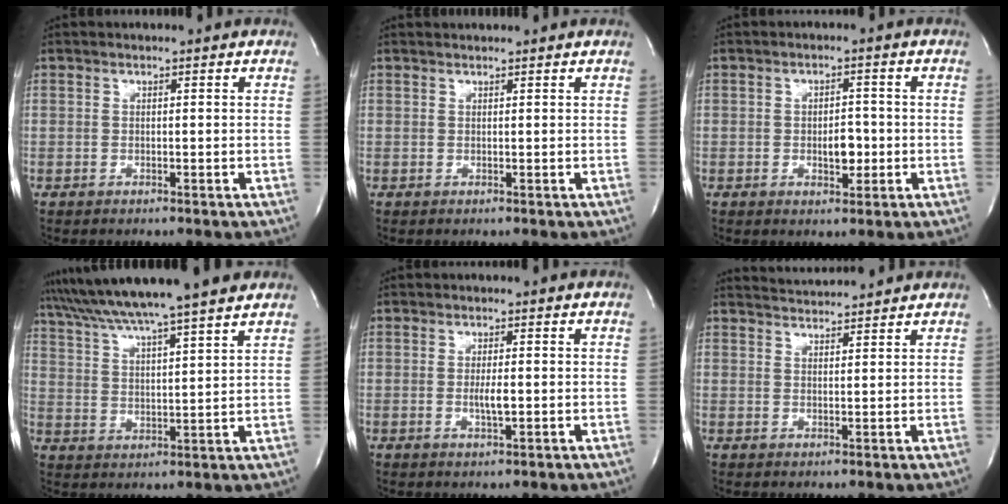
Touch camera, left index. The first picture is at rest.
{"total": 1.9, "force": [1.8, 0.0, 0.3], "torque": [-0.005, 0.018, 0.029]}
{"total": 3.4, "force": [-0.7, 1.8, 2.9], "torque": [-0.041, 0.002, -0.008]}
{"total": 16.5, "force": [14.3, -0.8, 8.2], "torque": [-0.149, 0.022, 0.219]}
{"total": 2.4, "force": [-0.4, 0.4, 2.4], "torque": [-0.050, -0.004, -0.006]}
{"total": 5.0, "force": [5.0, -0.4, 0.5], "torque": [-0.018, 0.019, 0.078]}